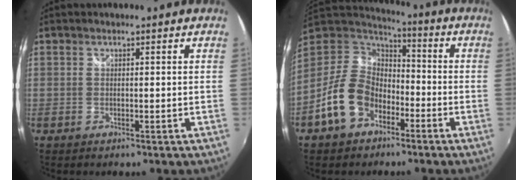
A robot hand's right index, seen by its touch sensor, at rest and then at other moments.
{"total": 14.4, "force": [-6.3, 10.4, 7.6], "torque": [-0.175, 0.018, -0.103]}